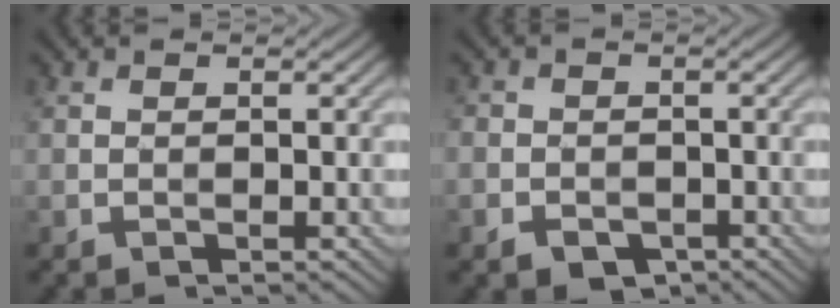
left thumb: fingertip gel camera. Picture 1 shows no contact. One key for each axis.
{"total": 3.9, "fx": -1.8, "fy": 3.3, "fz": 1.2, "tx": -0.012, "ty": -0.010, "tz": -0.043}